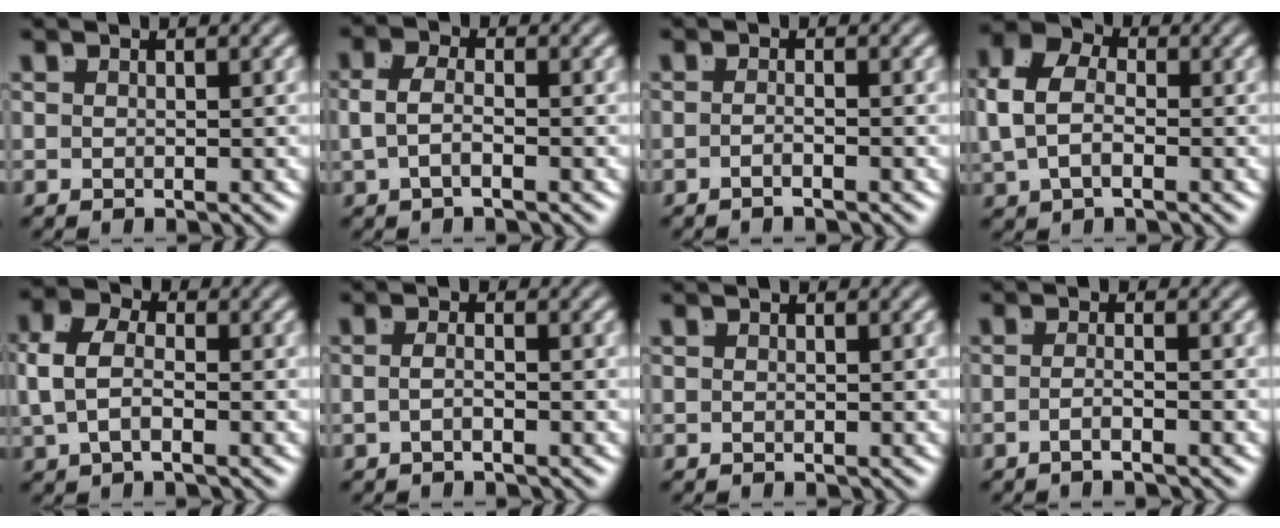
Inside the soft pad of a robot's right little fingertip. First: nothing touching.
{"total": 2.7, "force": [-0.5, 1.3, 2.3], "torque": [-0.051, -0.006, -0.009]}
{"total": 1.7, "force": [-1.4, -0.7, 0.7], "torque": [-0.015, -0.005, -0.024]}
{"total": 6.5, "force": [0.8, 4.9, 4.1], "torque": [-0.082, 0.009, 0.001]}
{"total": 4.6, "force": [0.1, 3.1, 3.4], "torque": [-0.071, -0.002, -0.002]}
{"total": 1.6, "force": [-0.9, -0.7, 1.1], "torque": [-0.023, -0.008, -0.013]}
{"total": 0.0}
{"total": 2.2, "force": [-1.7, -0.9, 1.1], "torque": [-0.022, -0.010, -0.027]}